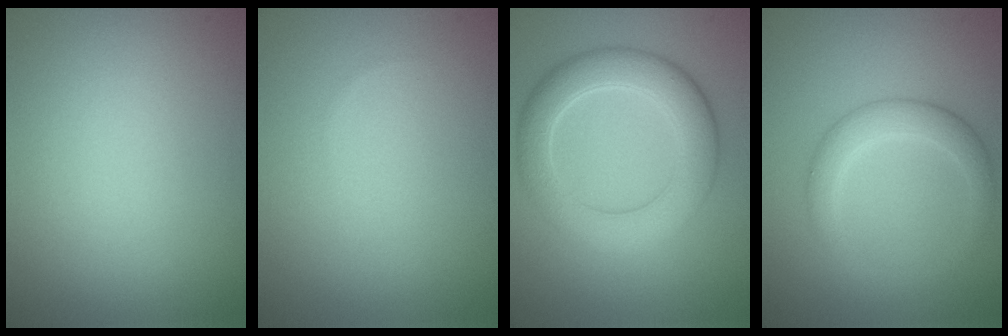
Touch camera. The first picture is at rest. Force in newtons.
{"total": 0.0}
{"total": 5.7, "press": 5.6, "slide": 0.5}
{"total": 2.9, "press": 2.9, "slide": 0.1}